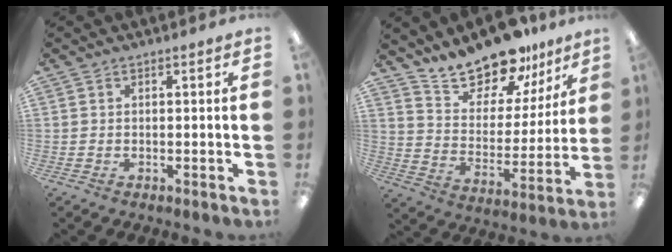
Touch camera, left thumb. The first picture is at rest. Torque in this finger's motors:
{"motor_torque": [1.35, 1.57, 1.43, -1.35, 0.08]}